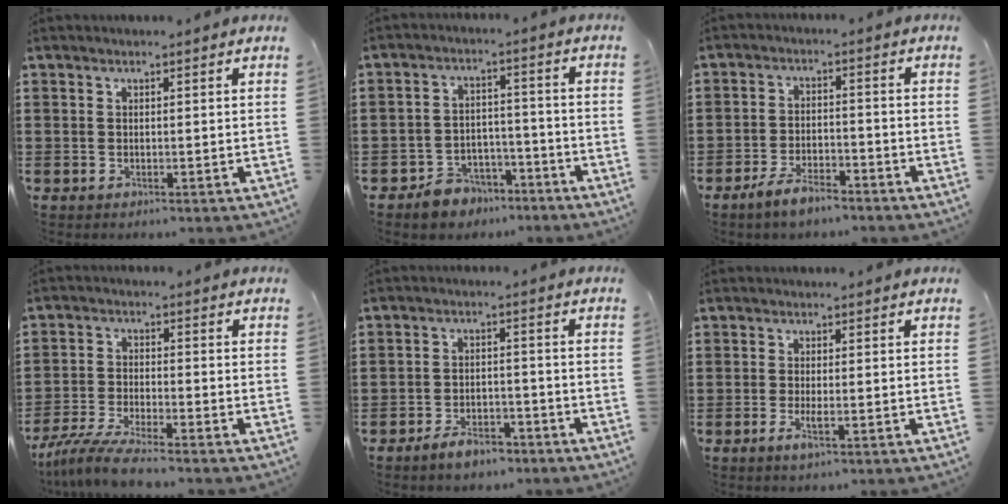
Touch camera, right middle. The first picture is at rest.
{"total": 5.3, "force": [-4.7, 2.3, 0.5], "torque": [-0.010, 0.020, -0.093]}
{"total": 4.6, "force": [-3.8, 1.3, 2.3], "torque": [-0.050, 0.004, -0.077]}
{"total": 6.2, "force": [-5.5, 0.1, 2.7], "torque": [-0.070, -0.014, -0.110]}
{"total": 4.0, "force": [-3.5, 1.3, 1.4], "torque": [-0.030, 0.011, -0.069]}
{"total": 2.2, "force": [-0.7, 0.3, 2.0], "torque": [-0.043, -0.007, -0.014]}